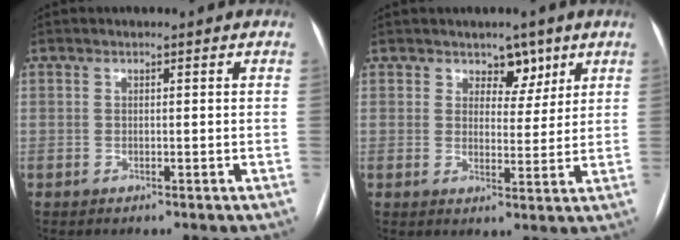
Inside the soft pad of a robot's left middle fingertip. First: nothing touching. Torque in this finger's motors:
{"motor_torque": [-0.05, 0.05, 0.04, 0.00]}